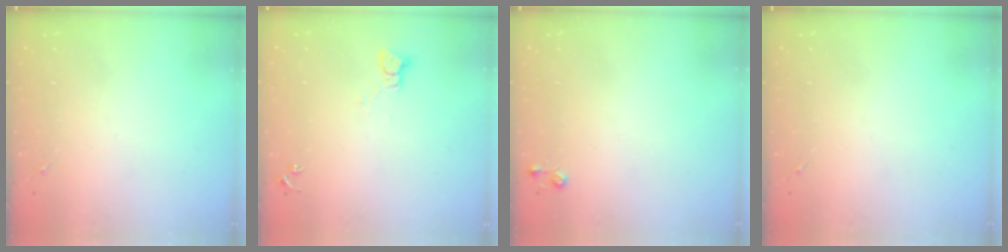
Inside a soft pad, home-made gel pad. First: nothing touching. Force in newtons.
{"total": 2.2, "press": 2.2, "slide": 0.2}
{"total": 3.7, "press": 3.7, "slide": 0.5}
{"total": 0.0}